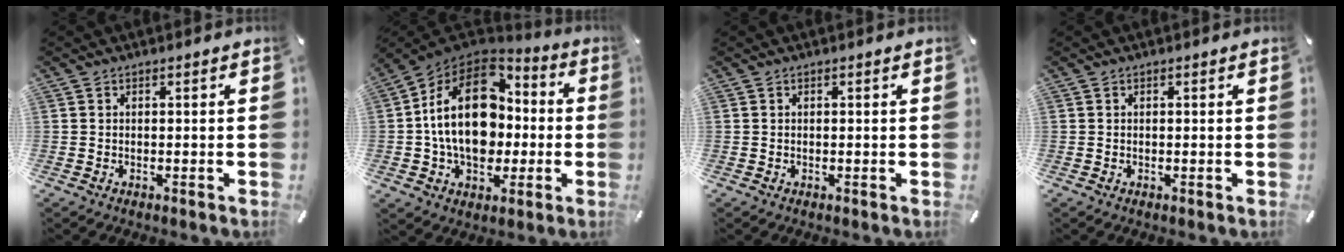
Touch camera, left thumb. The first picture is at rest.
{"total": 22.1, "force": [0.6, 15.8, 15.4], "torque": [-0.286, 0.010, 0.010]}
{"total": 0.0}
{"total": 0.0}